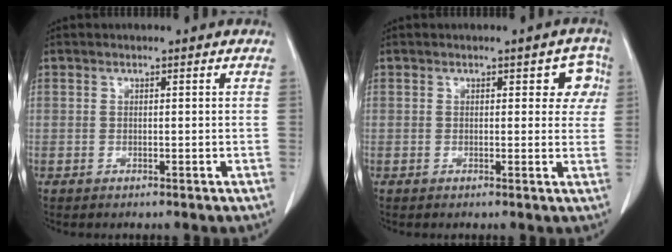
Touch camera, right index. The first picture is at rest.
{"total": 3.9, "force": [1.3, 2.3, 3.0], "torque": [-0.010, 0.011, 0.007]}